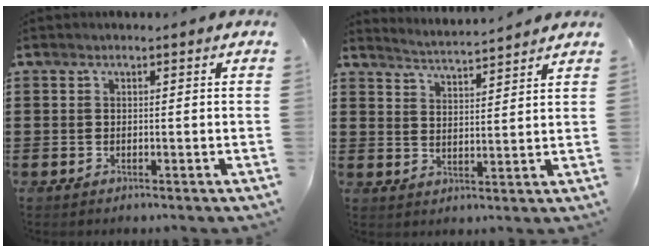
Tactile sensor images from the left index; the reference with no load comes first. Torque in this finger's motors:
{"motor_torque": [0.47, 0.70, -0.02, 0.01]}